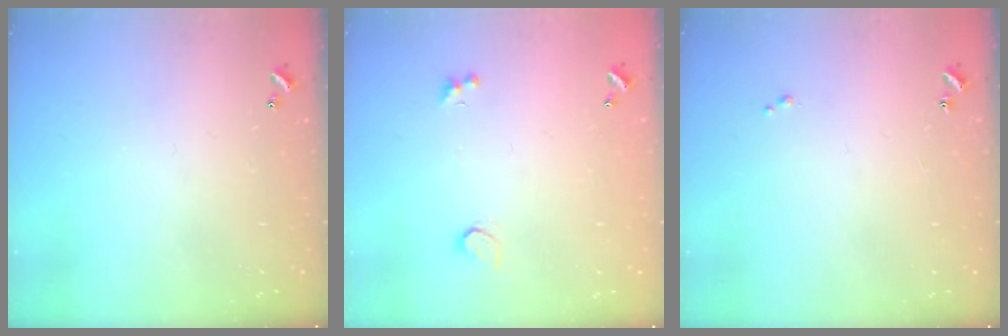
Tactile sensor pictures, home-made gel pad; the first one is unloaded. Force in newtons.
{"total": 1.7, "press": 1.1, "slide": 1.2}
{"total": 0.0}